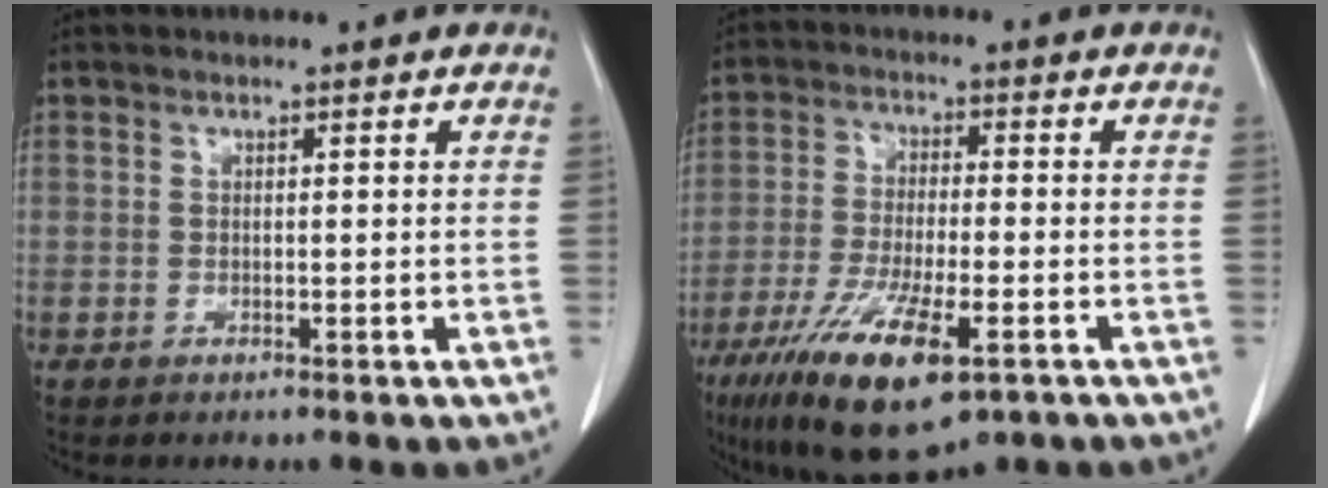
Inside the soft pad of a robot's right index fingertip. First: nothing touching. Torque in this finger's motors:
{"motor_torque": [1.44, -0.69, 0.74, 0.21]}